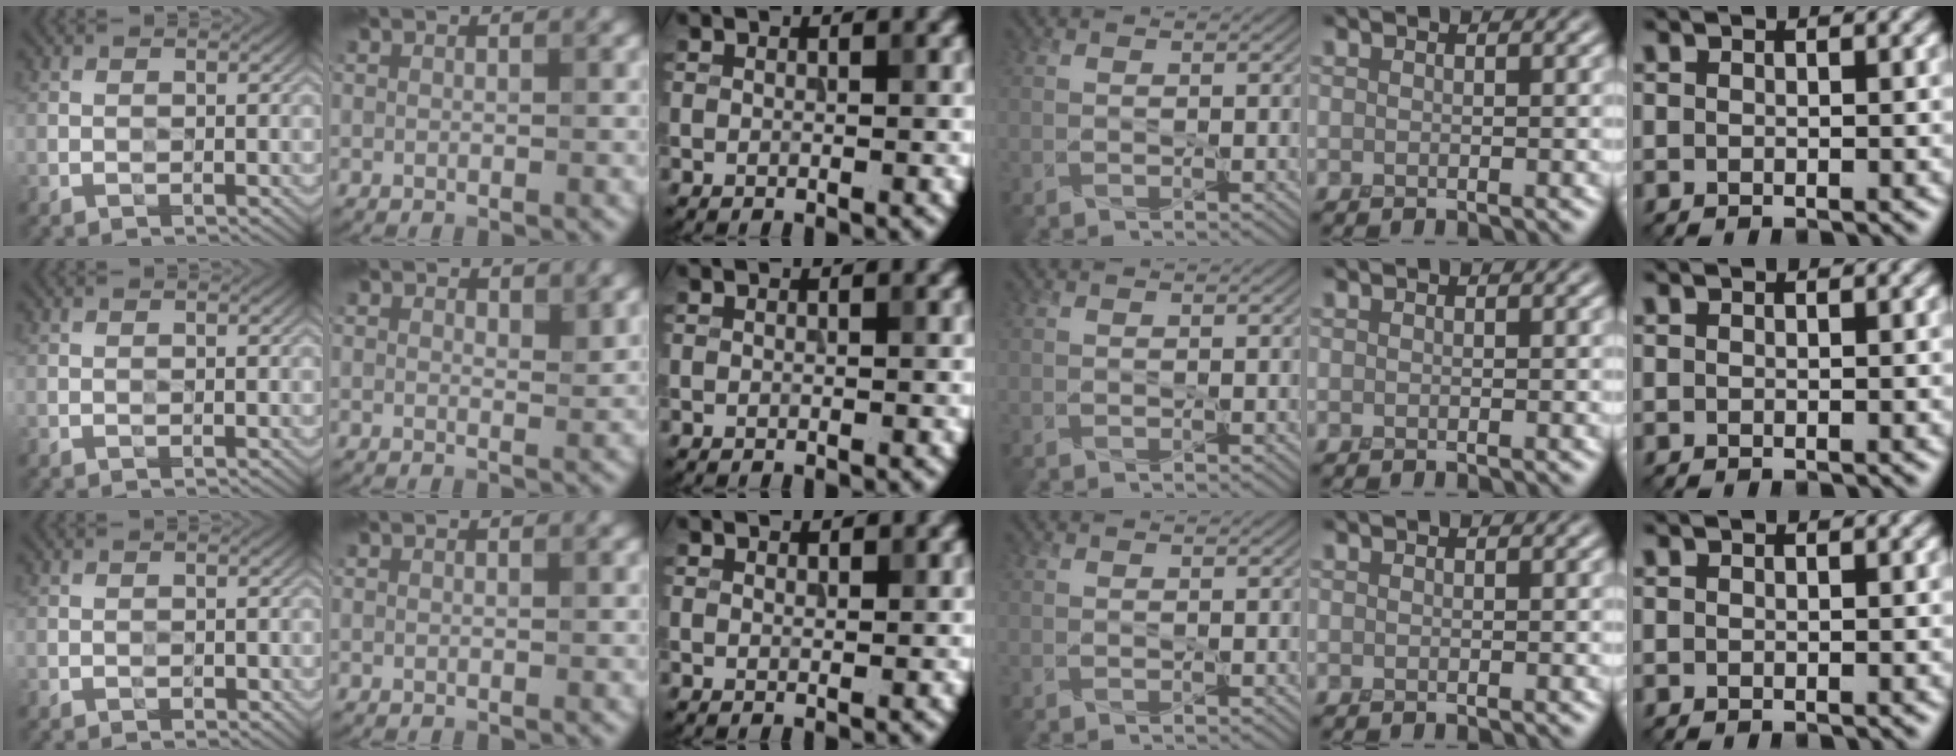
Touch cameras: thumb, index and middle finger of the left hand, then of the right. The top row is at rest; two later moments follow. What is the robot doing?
{"motion": "peel", "object": "cling film"}